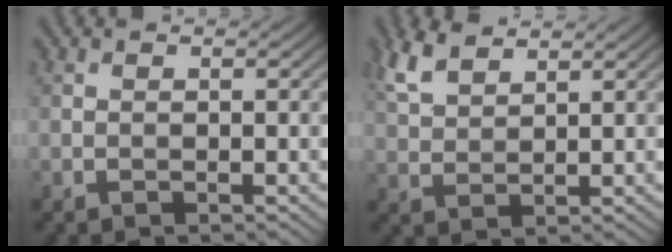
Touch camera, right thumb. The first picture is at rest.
{"total": 5.2, "force": [3.9, 1.8, 3.0], "torque": [-0.082, 0.011, 0.086]}